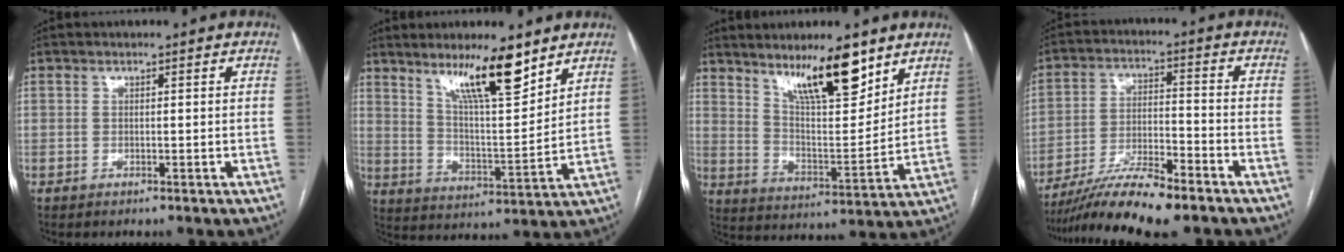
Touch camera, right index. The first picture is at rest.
{"total": 11.7, "force": [8.2, 1.4, 8.3], "torque": [-0.143, -0.008, 0.147]}
{"total": 12.8, "force": [9.0, 2.4, 8.8], "torque": [-0.147, -0.008, 0.162]}
{"total": 11.6, "force": [-9.4, 1.0, 6.6], "torque": [-0.115, -0.011, -0.164]}